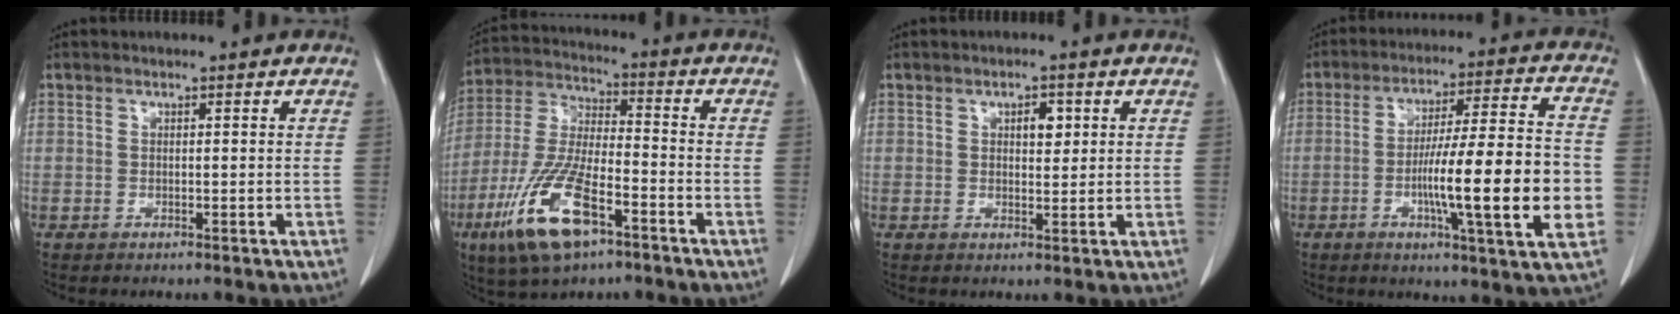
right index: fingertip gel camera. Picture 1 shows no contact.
{"total": 14.8, "force": [-7.5, 4.3, 12.1], "torque": [-0.255, -0.016, -0.134]}
{"total": 2.7, "force": [1.0, 1.3, 2.2], "torque": [-0.032, -0.001, 0.015]}
{"total": 17.9, "force": [-3.6, 0.8, 17.5], "torque": [-0.256, 0.002, -0.055]}